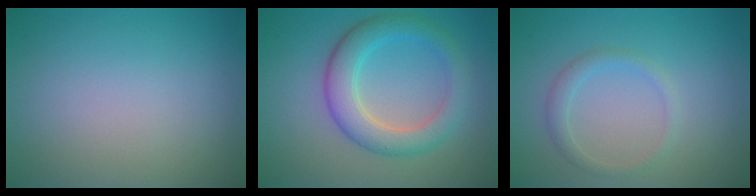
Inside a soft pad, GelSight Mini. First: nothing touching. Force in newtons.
{"total": 4.8, "press": 4.8, "slide": 0.1}
{"total": 1.5, "press": 1.5, "slide": 0.1}